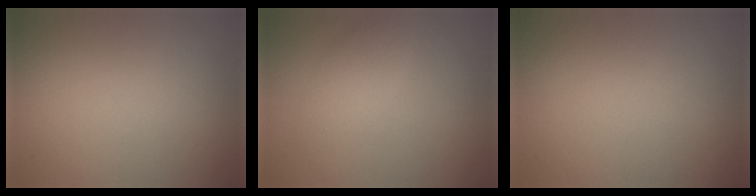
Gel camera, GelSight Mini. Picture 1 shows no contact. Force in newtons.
{"total": 2.1, "press": 2.1, "slide": 0.2}
{"total": 0.0}